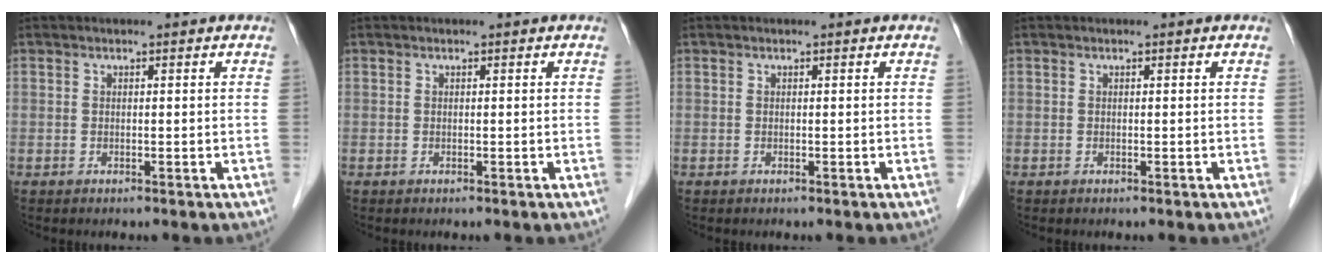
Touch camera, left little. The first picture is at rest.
{"total": 0.0}
{"total": 0.0}
{"total": 0.0}